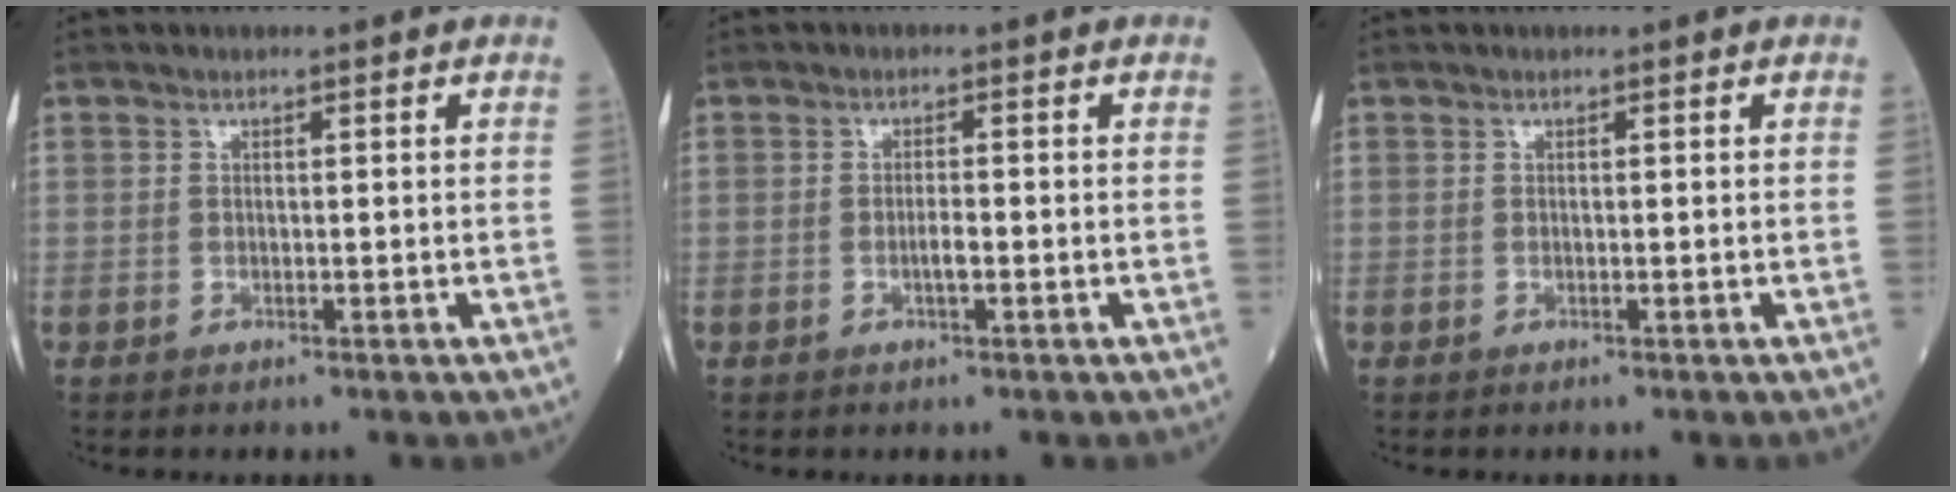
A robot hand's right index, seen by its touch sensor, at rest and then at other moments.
{"total": 1.6, "force": [-0.5, 0.3, 1.5], "torque": [-0.028, 0.002, -0.007]}
{"total": 0.0}